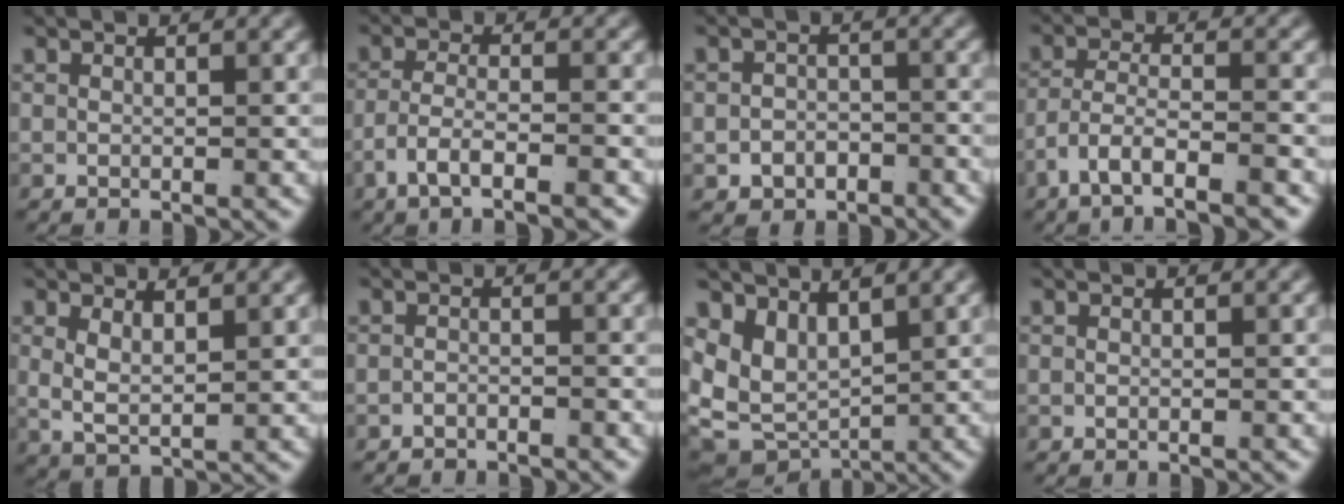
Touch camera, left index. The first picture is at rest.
{"total": 4.5, "force": [-3.1, 1.3, 3.0], "torque": [-0.057, -0.020, -0.043]}
{"total": 3.4, "force": [-2.3, 2.5, 0.5], "torque": [-0.002, -0.017, -0.035]}
{"total": 6.0, "force": [-4.1, 2.4, 3.6], "torque": [-0.070, -0.033, -0.055]}
{"total": 3.3, "force": [0.9, 2.1, 2.4], "torque": [-0.062, -0.019, 0.025]}
{"total": 1.6, "force": [-1.5, -0.2, 0.0], "torque": [-0.001, -0.008, -0.023]}
{"total": 10.1, "force": [-0.3, 8.5, 5.5], "torque": [-0.128, -0.046, 0.008]}
{"total": 0.0}